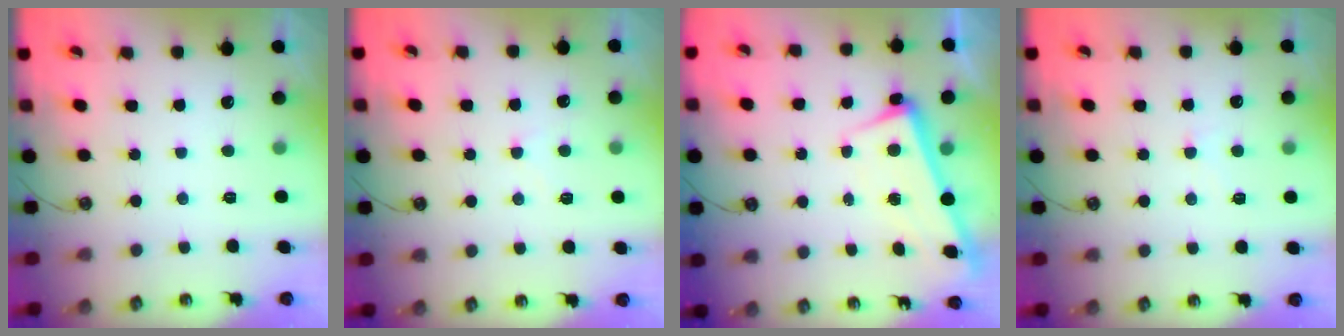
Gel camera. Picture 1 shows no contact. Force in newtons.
{"total": 4.9, "press": 4.8, "slide": 0.3}
{"total": 2.3, "press": 2.2, "slide": 0.8}
{"total": 0.6, "press": 0.4, "slide": 0.5}